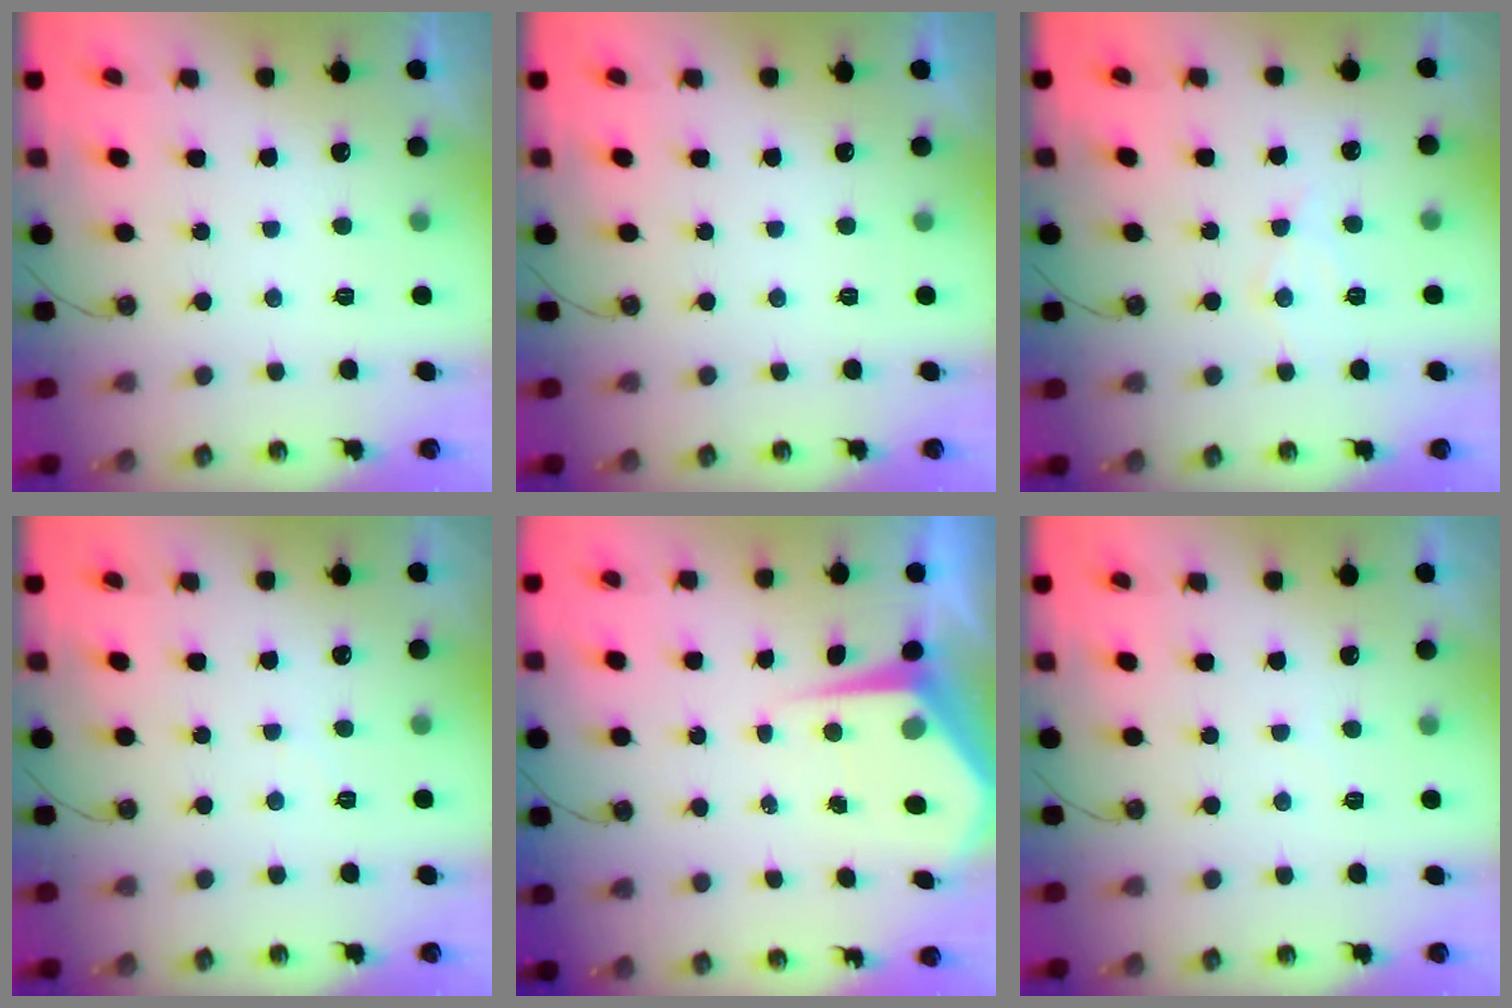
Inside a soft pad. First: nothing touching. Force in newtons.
{"total": 0.0}
{"total": 7.6, "press": 7.6, "slide": 0.6}
{"total": 2.8, "press": 2.8, "slide": 0.5}
{"total": 6.3, "press": 6.3, "slide": 0.4}
{"total": 2.4, "press": 2.4, "slide": 0.4}